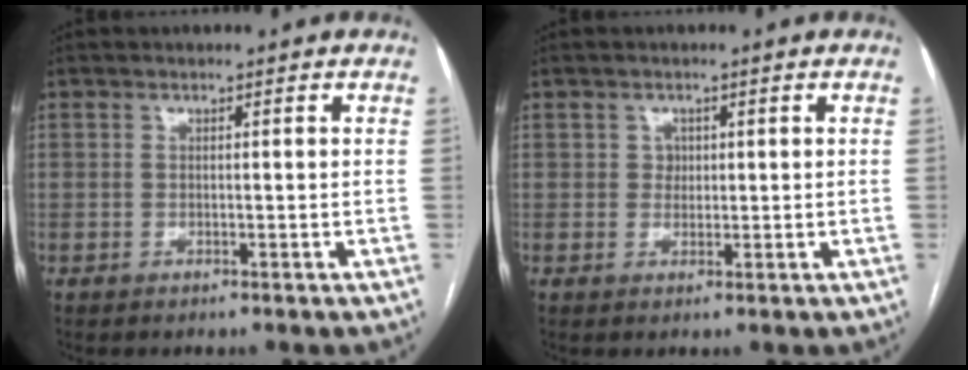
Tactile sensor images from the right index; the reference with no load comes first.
{"total": 1.5, "force": [0.4, 1.4, 0.5], "torque": [-0.005, 0.000, 0.005]}